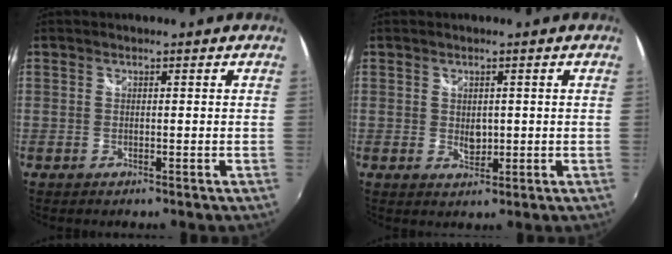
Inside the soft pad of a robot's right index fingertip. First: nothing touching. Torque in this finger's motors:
{"motor_torque": [-0.73, 0.72, 0.04, 0.01]}